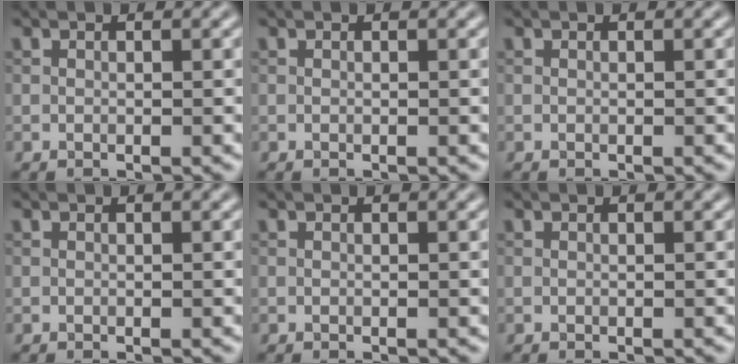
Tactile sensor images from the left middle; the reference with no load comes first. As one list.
[{"total": 0.0}, {"total": 0.0}, {"total": 0.0}, {"total": 0.0}, {"total": 0.0}]